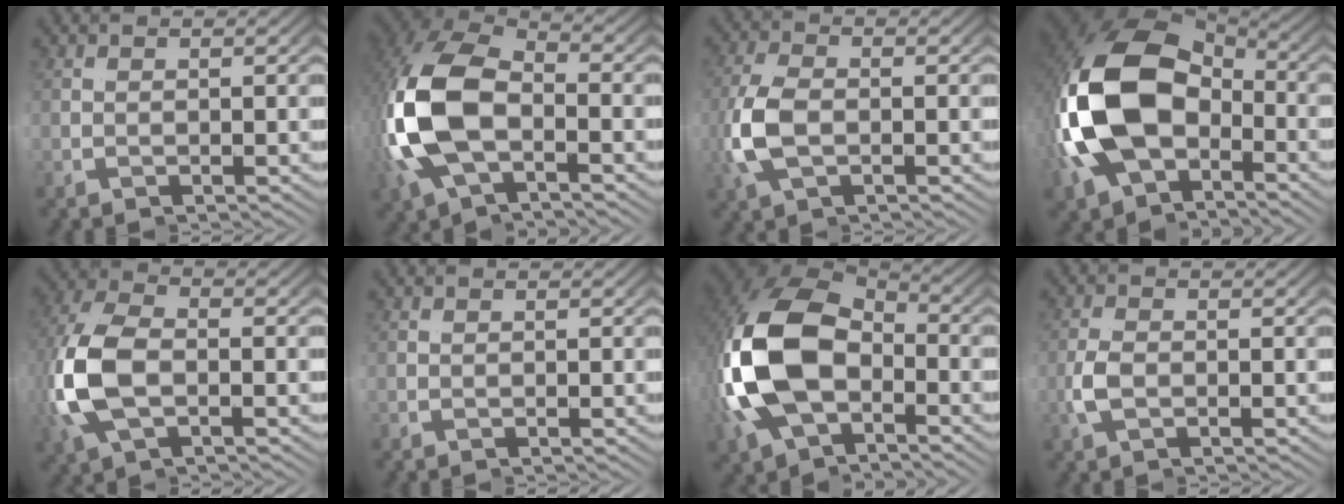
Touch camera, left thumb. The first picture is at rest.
{"total": 13.9, "force": [-1.3, 9.0, 10.5], "torque": [-0.298, -0.019, -0.016]}
{"total": 3.4, "force": [-0.7, 2.0, 2.7], "torque": [-0.093, -0.008, -0.014]}
{"total": 19.0, "force": [-1.5, 11.7, 14.8], "torque": [-0.352, -0.053, 0.001]}
{"total": 8.1, "force": [-0.9, 5.3, 6.0], "torque": [-0.182, -0.018, -0.014]}
{"total": 0.0}
{"total": 17.7, "force": [-2.1, 11.7, 13.0], "torque": [-0.336, -0.055, -0.014]}
{"total": 0.8, "force": [-0.4, 0.5, 0.5], "torque": [-0.032, -0.001, -0.011]}